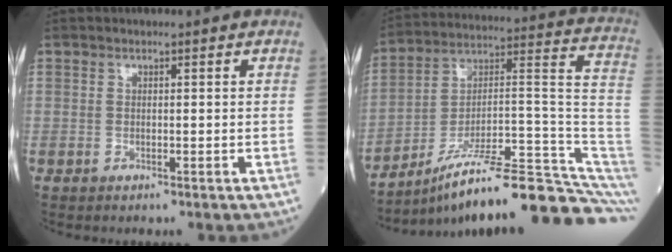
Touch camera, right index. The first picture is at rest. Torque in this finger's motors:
{"motor_torque": [-0.38, -1.05, 0.48, 0.10]}